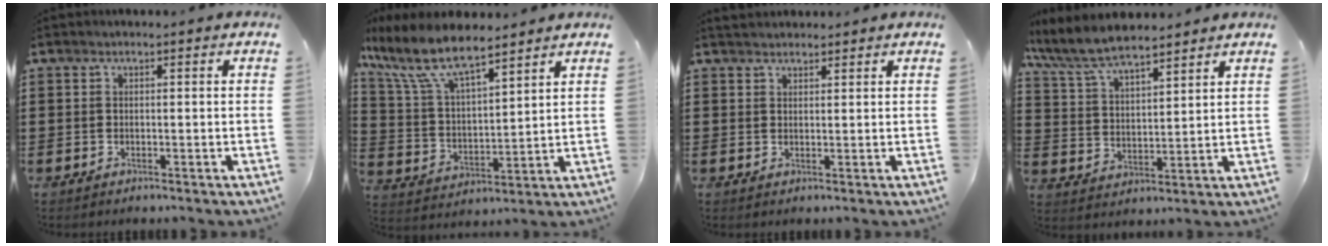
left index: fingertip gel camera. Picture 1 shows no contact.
{"total": 10.7, "force": [8.1, 3.0, 6.4], "torque": [-0.160, -0.031, 0.139]}
{"total": 1.7, "force": [1.6, 0.5, 0.1], "torque": [-0.006, 0.003, 0.033]}
{"total": 7.6, "force": [6.9, 1.5, 2.9], "torque": [-0.082, -0.025, 0.124]}